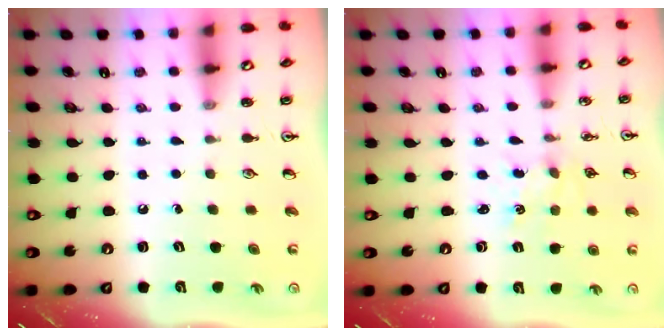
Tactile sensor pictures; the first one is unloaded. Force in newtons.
{"total": 0.7, "press": 0.7, "slide": 0.1}